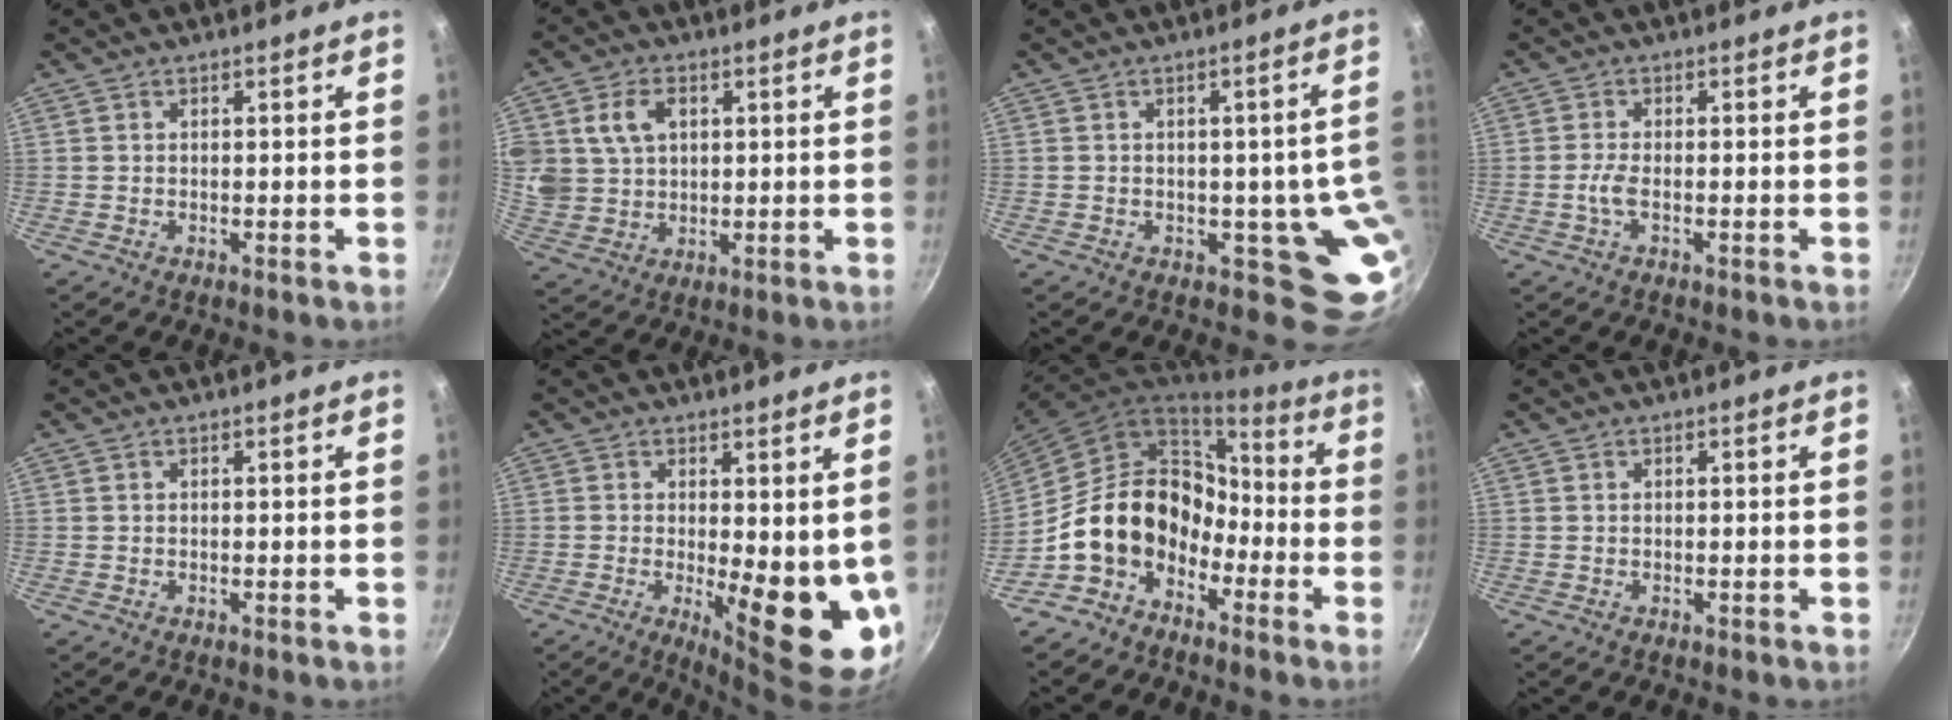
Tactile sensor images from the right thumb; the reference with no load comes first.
{"total": 10.8, "force": [3.2, 8.4, 6.0], "torque": [-0.105, -0.003, 0.067]}
{"total": 7.7, "force": [-0.5, 5.0, 5.8], "torque": [-0.033, -0.012, -0.006]}
{"total": 2.5, "force": [-0.8, 0.6, 2.3], "torque": [-0.055, 0.006, -0.021]}
{"total": 0.0}
{"total": 12.2, "force": [-0.1, 4.2, 11.4], "torque": [-0.133, -0.025, 0.010]}
{"total": 16.2, "force": [-6.9, 11.9, 8.6], "torque": [-0.114, 0.079, -0.129]}
{"total": 0.0}